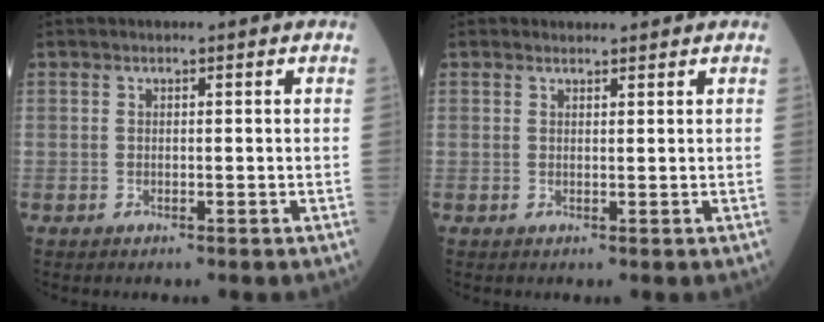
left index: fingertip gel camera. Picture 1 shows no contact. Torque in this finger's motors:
{"motor_torque": [0.42, -0.31, -0.01, 0.02]}